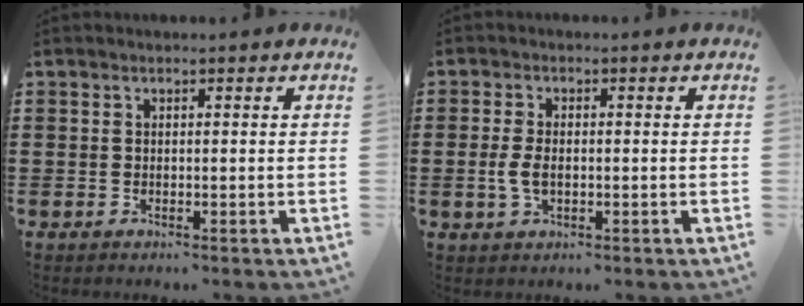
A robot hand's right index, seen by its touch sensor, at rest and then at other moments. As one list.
[{"total": 3.4, "force": [-0.4, 1.8, 2.8], "torque": [-0.076, -0.004, -0.014]}]